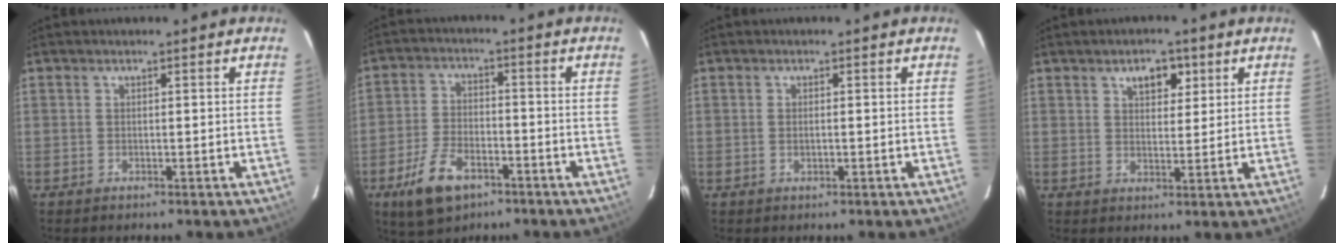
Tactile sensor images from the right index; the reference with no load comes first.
{"total": 10.1, "force": [-5.9, 5.2, 6.3], "torque": [-0.146, -0.003, -0.105]}
{"total": 0.9, "force": [-0.1, 0.4, 0.8], "torque": [-0.015, 0.001, -0.003]}
{"total": 4.8, "force": [2.5, 2.8, 2.9], "torque": [-0.039, 0.008, 0.042]}